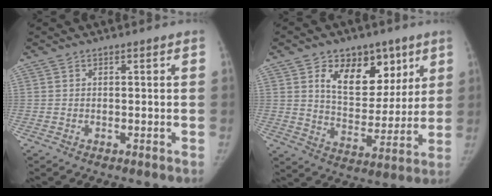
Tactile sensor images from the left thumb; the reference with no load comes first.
{"total": 15.4, "force": [7.2, 10.2, 9.1], "torque": [-0.090, -0.038, 0.125]}